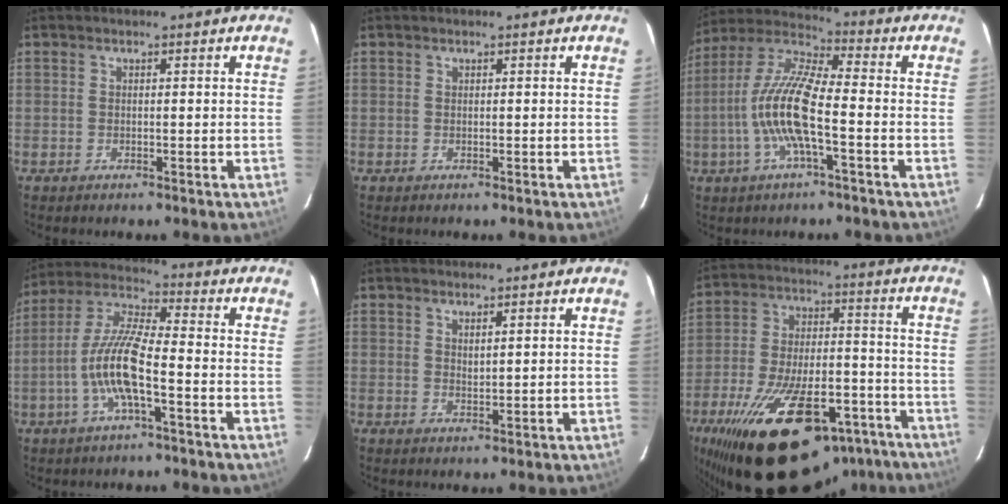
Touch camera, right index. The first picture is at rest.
{"total": 0.0}
{"total": 13.5, "force": [-3.3, 2.6, 12.8], "torque": [-0.262, 0.003, -0.069]}
{"total": 11.2, "force": [-3.6, 2.0, 10.4], "torque": [-0.220, 0.003, -0.072]}
{"total": 1.6, "force": [1.1, 0.5, 1.1], "torque": [-0.016, 0.001, 0.019]}
{"total": 30.5, "force": [-20.7, 12.7, 18.3], "torque": [-0.327, -0.013, -0.296]}